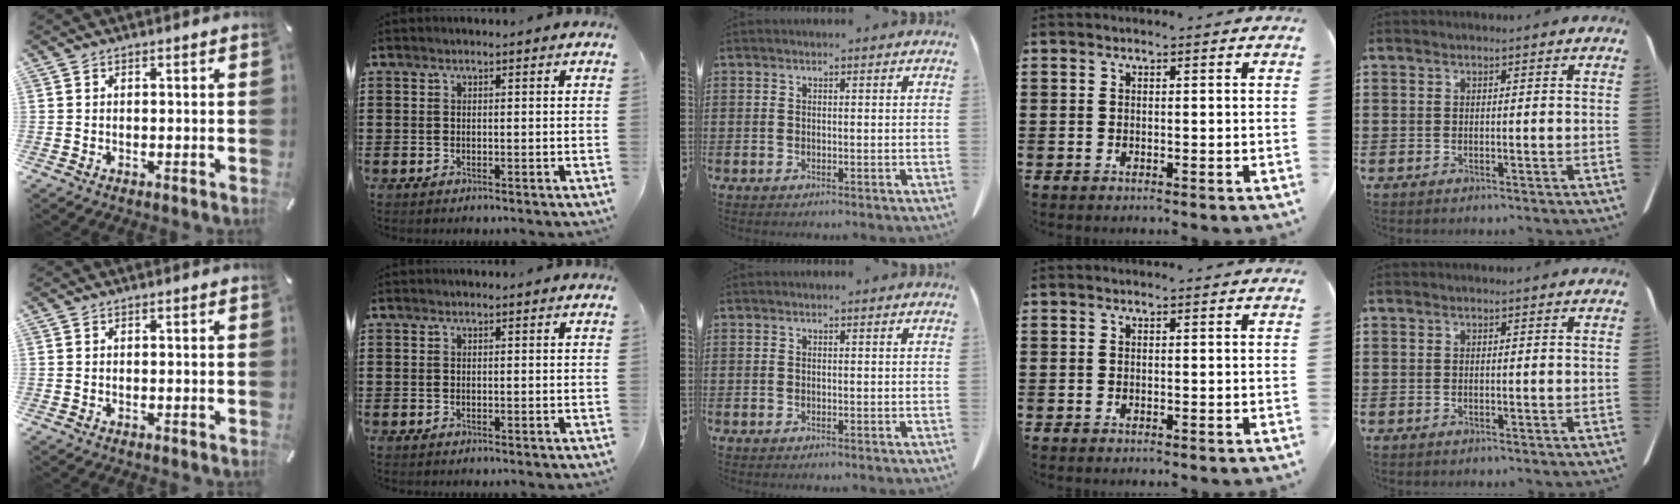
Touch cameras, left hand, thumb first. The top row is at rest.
{}